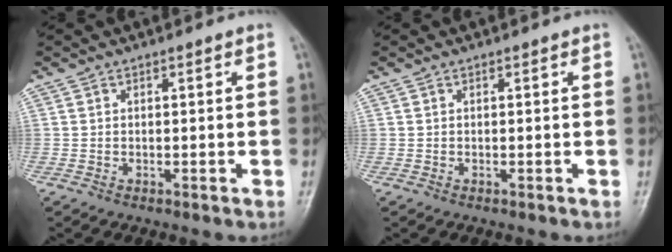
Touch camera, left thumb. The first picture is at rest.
{"total": 0.0}